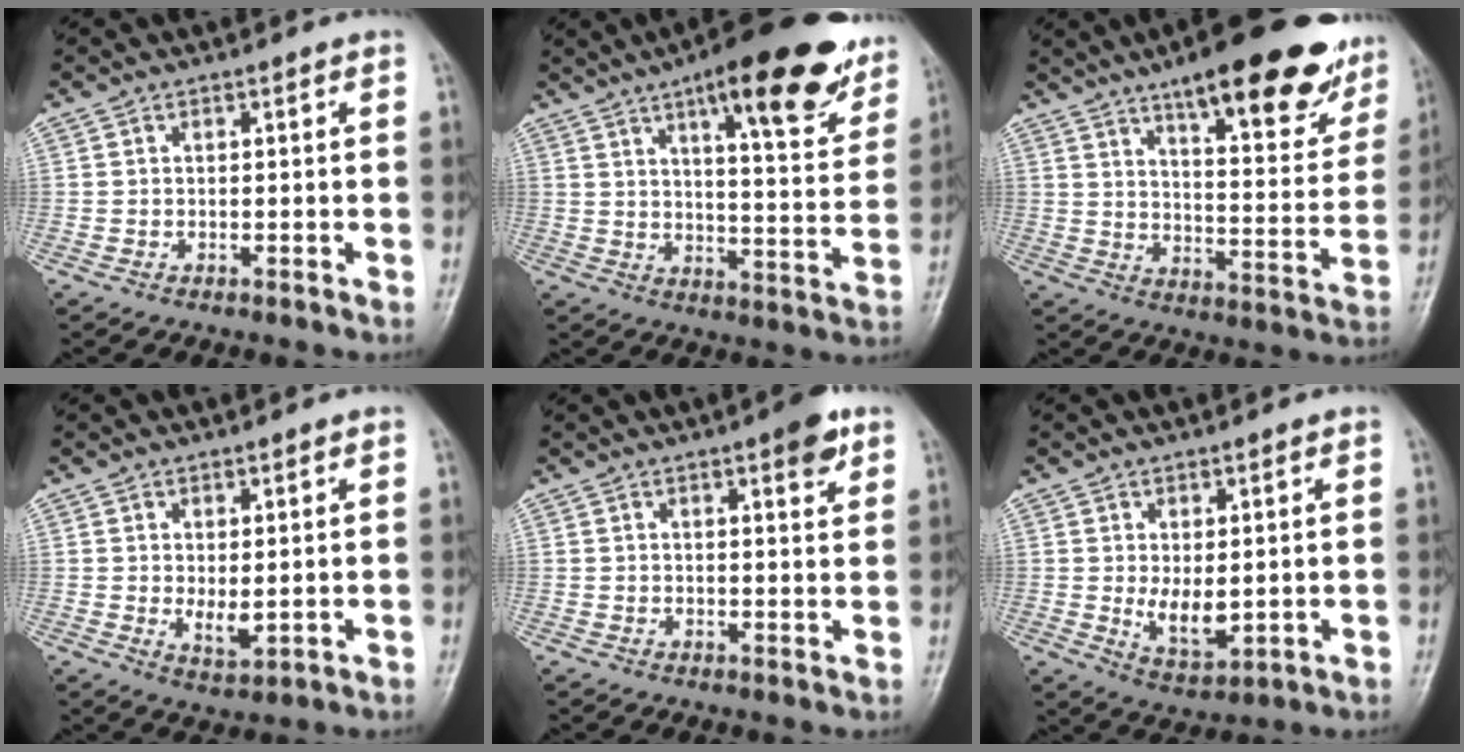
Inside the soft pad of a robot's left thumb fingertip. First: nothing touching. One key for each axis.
{"total": 21.7, "fx": 13.2, "fy": 6.2, "fz": 16.2, "tx": -0.190, "ty": -0.047, "tz": 0.184}
{"total": 24.0, "fx": 15.7, "fy": 7.2, "fz": 16.7, "tx": -0.188, "ty": -0.054, "tz": 0.219}
{"total": 3.8, "fx": 0.4, "fy": 1.6, "fz": 3.4, "tx": -0.053, "ty": -0.015, "tz": 0.015}
{"total": 4.8, "fx": 2.9, "fy": 1.2, "fz": 3.6, "tx": -0.041, "ty": -0.013, "tz": 0.034}
{"total": 6.2, "fx": 0.4, "fy": 3.1, "fz": 5.4, "tx": -0.079, "ty": -0.019, "tz": 0.021}